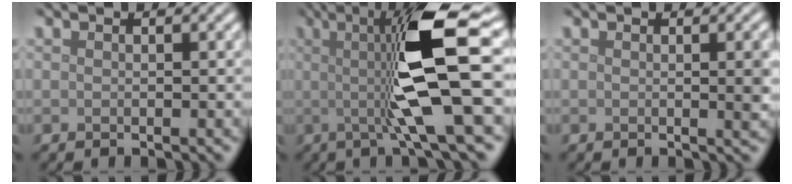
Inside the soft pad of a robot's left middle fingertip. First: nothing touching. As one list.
[{"total": 10.4, "force": [1.0, 2.0, 10.1], "torque": [-0.147, -0.002, 0.013]}, {"total": 1.5, "force": [0.1, 0.3, 1.5], "torque": [-0.017, 0.000, -0.001]}]